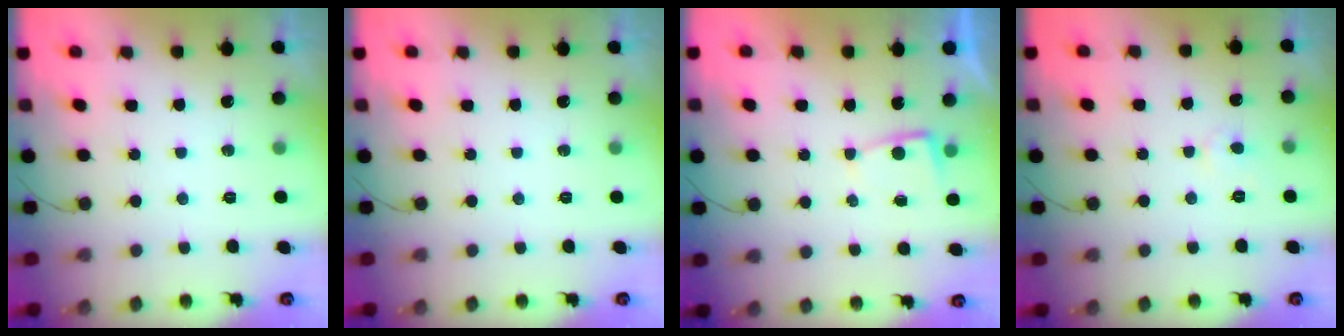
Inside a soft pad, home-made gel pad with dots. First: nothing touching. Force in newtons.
{"total": 0.0}
{"total": 2.3, "press": 2.2, "slide": 0.4}
{"total": 2.9, "press": 2.9, "slide": 0.2}